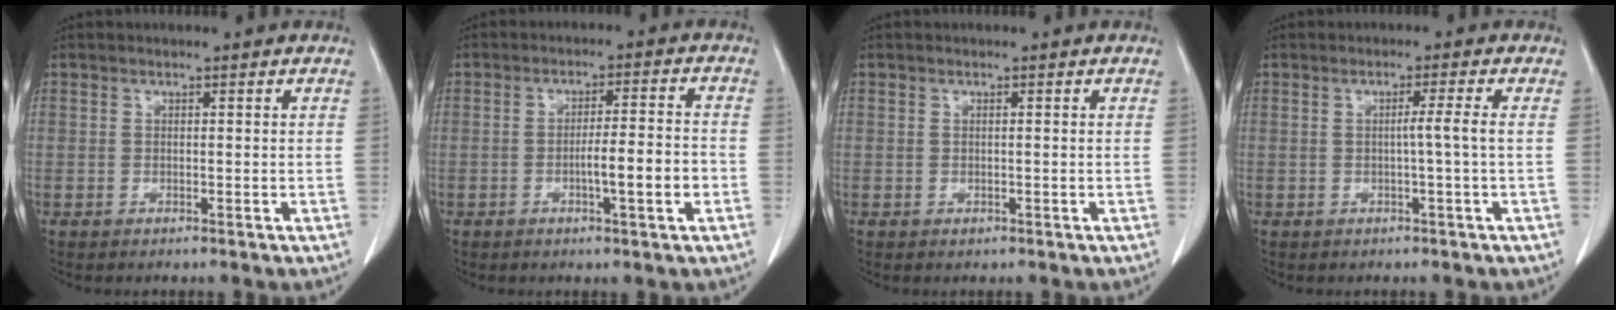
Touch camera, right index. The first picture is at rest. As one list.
[{"total": 6.5, "force": [-2.0, 0.2, 6.2], "torque": [-0.097, 0.007, -0.029]}, {"total": 0.0}, {"total": 2.4, "force": [-0.2, -1.0, 2.2], "torque": [-0.034, 0.000, -0.003]}]